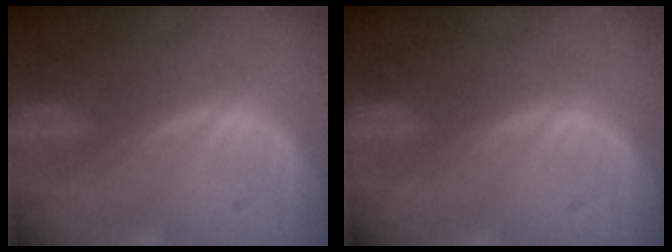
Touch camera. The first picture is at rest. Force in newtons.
{"total": 0.0}